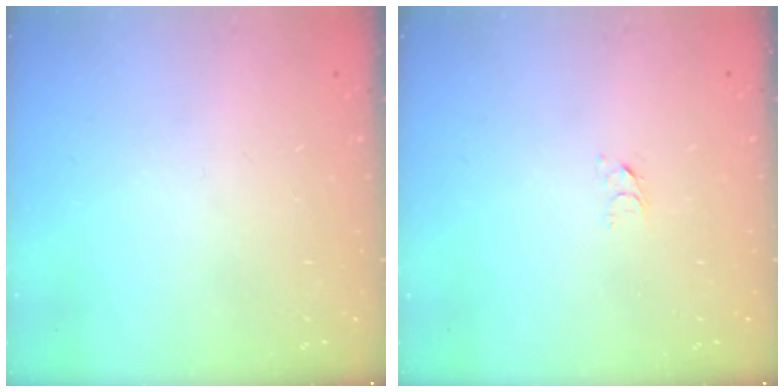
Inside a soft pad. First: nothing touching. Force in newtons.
{"total": 2.6, "press": 2.6, "slide": 0.2}